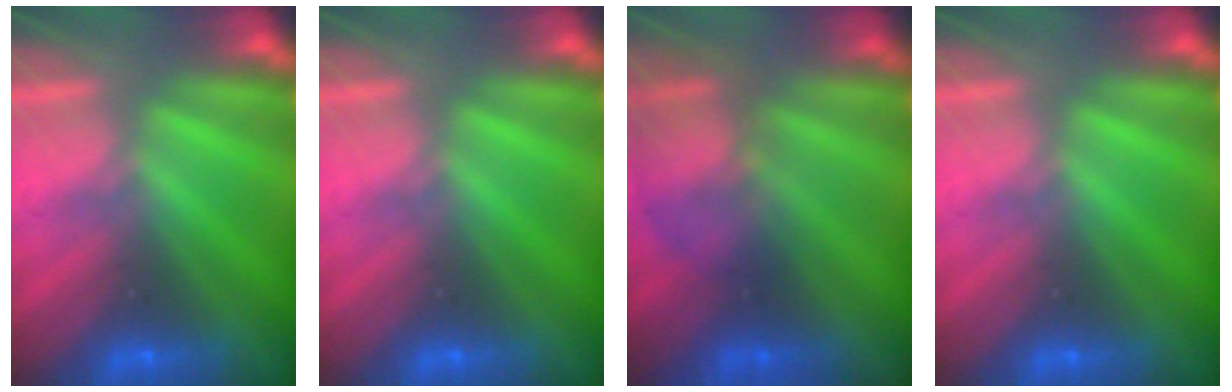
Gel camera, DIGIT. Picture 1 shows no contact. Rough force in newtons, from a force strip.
{"total": 0.0}
{"total": 2.2}
{"total": 0.0}